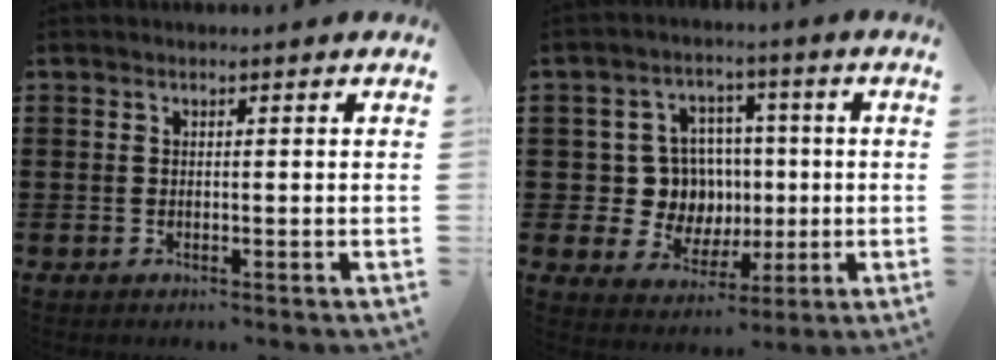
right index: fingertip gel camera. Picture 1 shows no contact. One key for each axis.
{"total": 8.6, "fx": 0.6, "fy": 8.1, "fz": 2.9, "tx": -0.066, "ty": 0.008, "tz": 0.018}